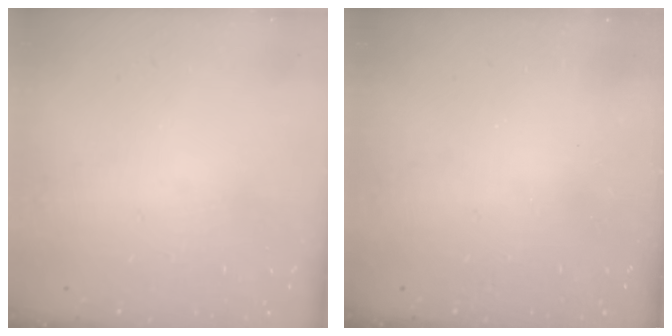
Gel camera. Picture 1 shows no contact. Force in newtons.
{"total": 2.6, "press": 2.5, "slide": 0.9}